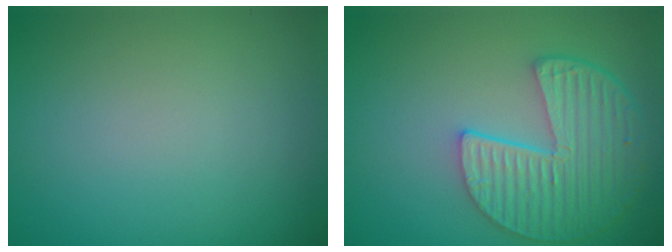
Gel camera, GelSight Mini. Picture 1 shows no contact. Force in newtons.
{"total": 6.2, "press": 4.7, "slide": 4.0}